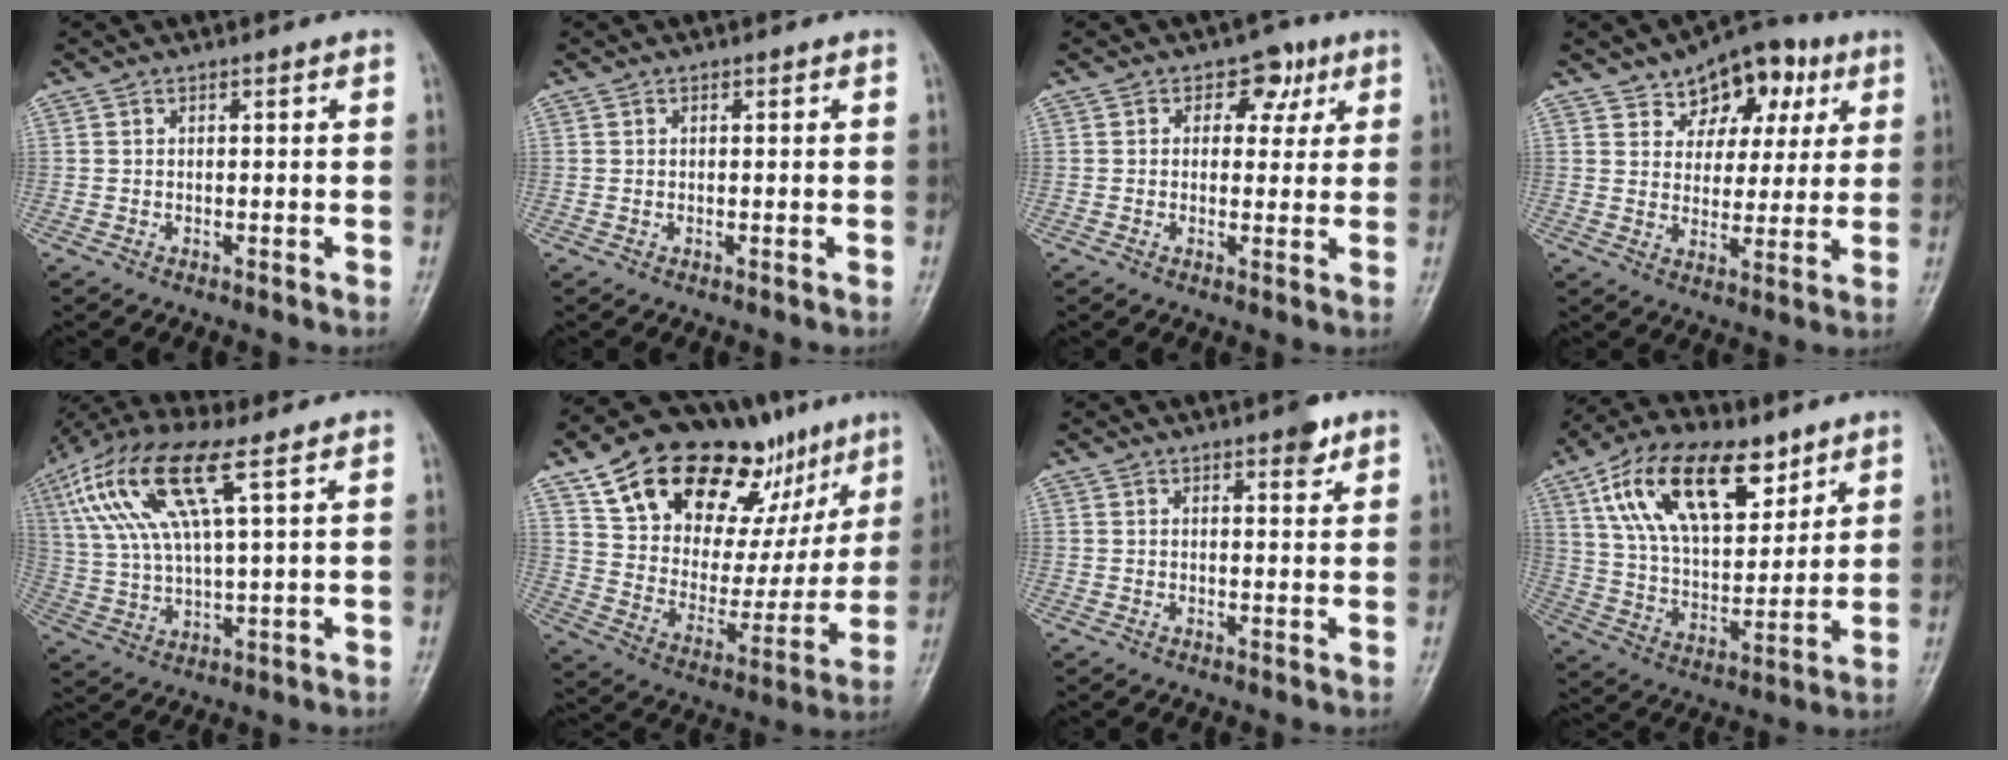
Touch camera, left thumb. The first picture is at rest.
{"total": 0.0}
{"total": 5.4, "force": [2.3, 4.0, 2.9], "torque": [0.001, -0.002, 0.023]}
{"total": 12.5, "force": [6.4, 8.2, 6.9], "torque": [-0.049, -0.016, 0.093]}
{"total": 16.8, "force": [7.1, 5.0, 14.4], "torque": [-0.312, 0.004, 0.134]}
{"total": 28.2, "force": [16.7, 14.7, 17.4], "torque": [-0.223, -0.020, 0.276]}
{"total": 3.1, "force": [2.1, 1.1, 2.0], "torque": [-0.018, -0.010, 0.026]}
{"total": 20.7, "force": [10.7, 10.8, 14.0], "torque": [-0.211, -0.031, 0.193]}